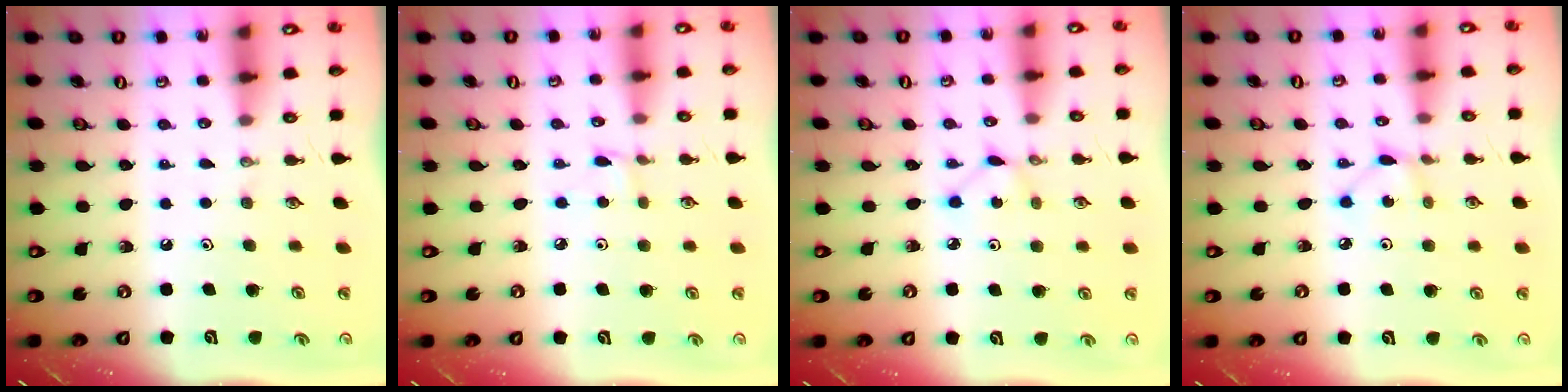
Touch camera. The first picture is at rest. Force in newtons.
{"total": 1.9, "press": 1.9, "slide": 0.2}
{"total": 1.4, "press": 1.4, "slide": 0.2}
{"total": 2.0, "press": 2.0, "slide": 0.2}